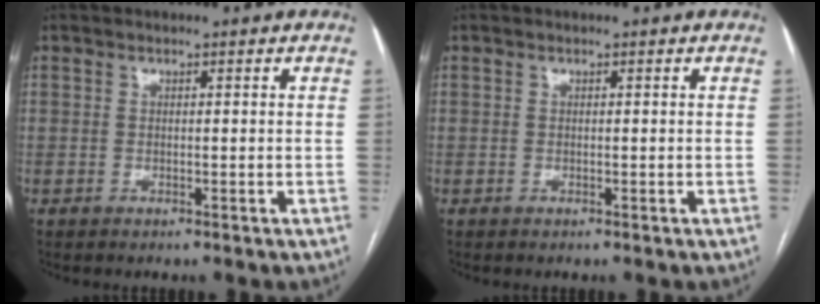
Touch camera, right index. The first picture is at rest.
{"total": 0.0}